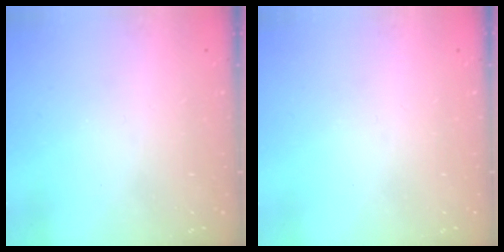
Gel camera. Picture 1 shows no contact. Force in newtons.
{"total": 0.0}